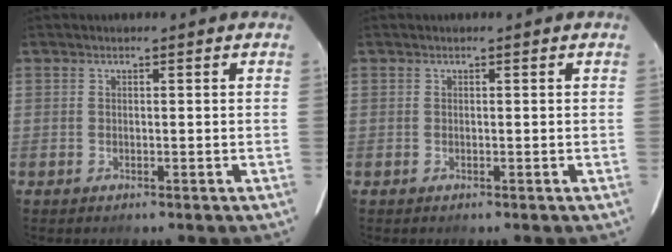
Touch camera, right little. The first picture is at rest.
{"total": 0.0}